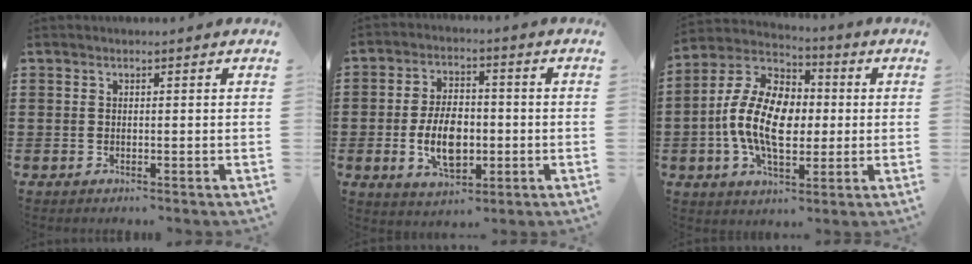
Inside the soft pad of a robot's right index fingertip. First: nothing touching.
{"total": 8.6, "force": [-1.6, 5.0, 6.8], "torque": [-0.125, 0.001, -0.032]}
{"total": 12.8, "force": [-1.1, 8.0, 9.9], "torque": [-0.240, 0.005, -0.024]}